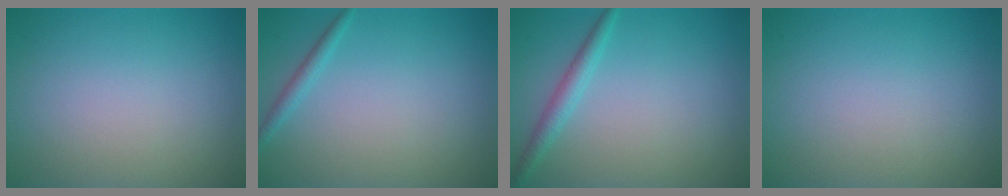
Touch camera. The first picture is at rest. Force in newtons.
{"total": 1.2, "press": 1.2, "slide": 0.1}
{"total": 1.9, "press": 1.9, "slide": 0.1}
{"total": 0.0}